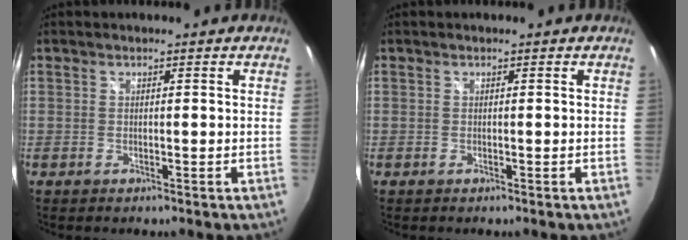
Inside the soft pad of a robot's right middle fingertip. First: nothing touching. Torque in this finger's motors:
{"motor_torque": [0.20, -0.21, 0.00, 0.00]}